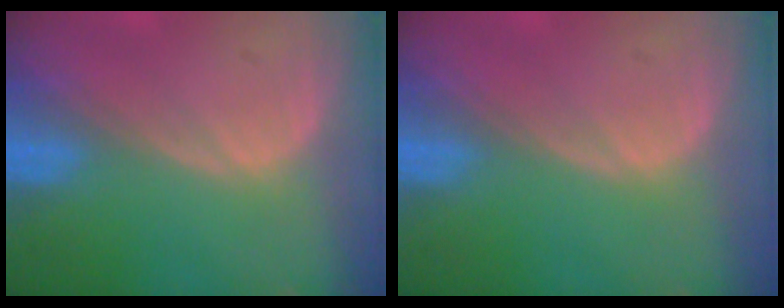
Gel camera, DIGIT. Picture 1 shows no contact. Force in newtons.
{"total": 0.0}